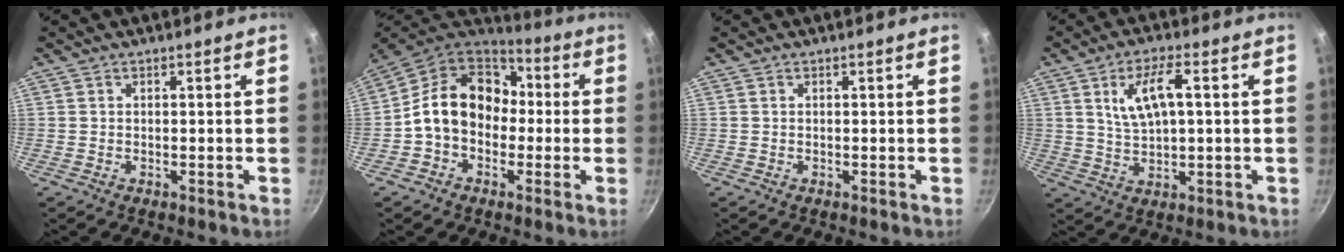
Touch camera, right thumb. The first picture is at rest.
{"total": 16.3, "force": [-0.1, 12.9, 10.0], "torque": [-0.131, 0.048, -0.018]}
{"total": 0.0}
{"total": 8.8, "force": [2.1, 3.4, 7.8], "torque": [-0.143, 0.010, 0.046]}